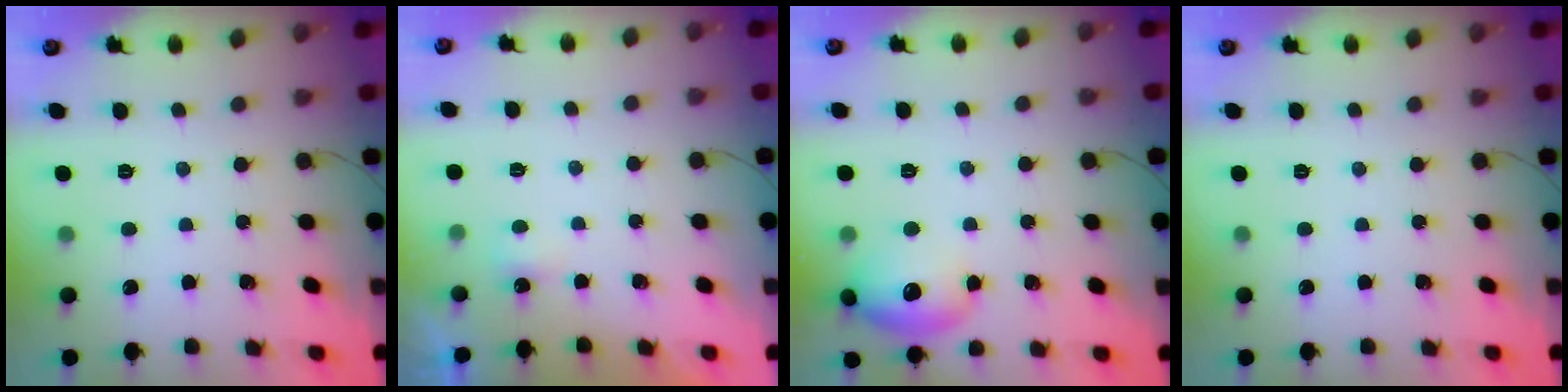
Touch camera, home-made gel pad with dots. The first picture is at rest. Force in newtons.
{"total": 1.6, "press": 1.5, "slide": 0.6}
{"total": 17.3, "press": 13.1, "slide": 11.4}
{"total": 0.0}